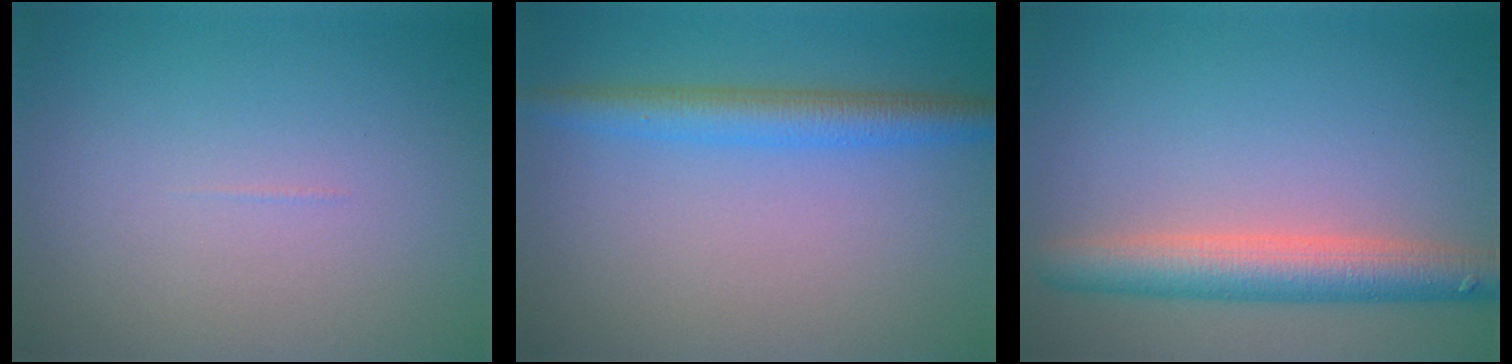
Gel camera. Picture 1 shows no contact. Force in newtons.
{"total": 3.6, "press": 3.5, "slide": 0.2}
{"total": 5.4, "press": 5.4, "slide": 0.2}